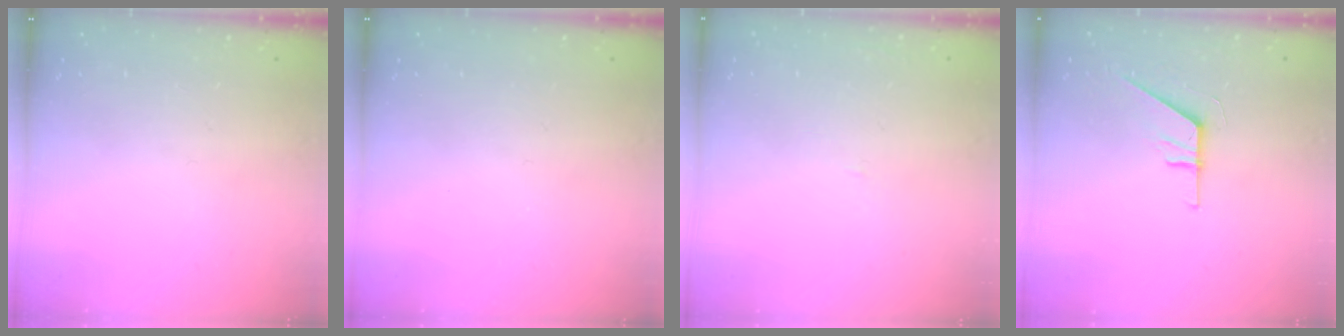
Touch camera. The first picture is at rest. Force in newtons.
{"total": 0.0}
{"total": 0.9, "press": 0.9, "slide": 0.1}
{"total": 5.9, "press": 5.9, "slide": 0.6}